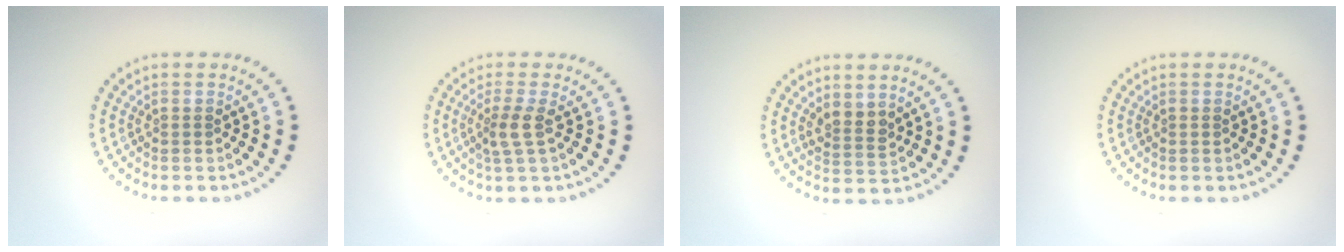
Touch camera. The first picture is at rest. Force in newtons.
{"total": 2.1, "press": 1.6, "slide": 1.4}
{"total": 2.0, "press": 1.7, "slide": 1.1}
{"total": 0.0}